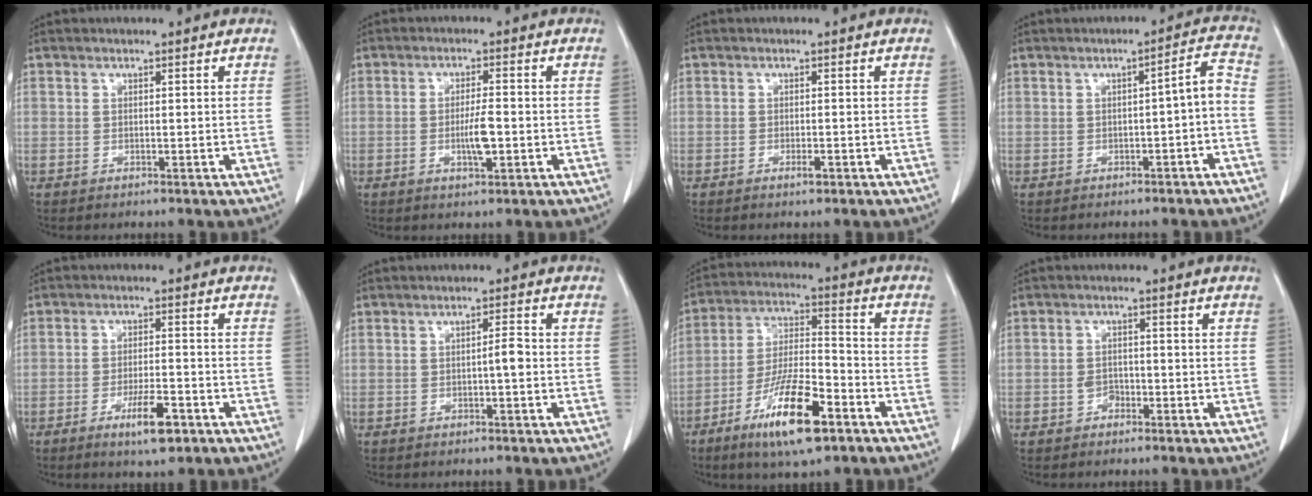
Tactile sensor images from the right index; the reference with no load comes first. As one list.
[{"total": 4.1, "force": [-1.0, 0.5, 4.0], "torque": [-0.075, -0.004, -0.015]}, {"total": 1.2, "force": [-0.7, 0.3, 1.0], "torque": [-0.018, -0.002, -0.010]}, {"total": 4.2, "force": [-1.7, 0.6, 3.8], "torque": [-0.049, 0.020, -0.021]}, {"total": 6.0, "force": [-3.3, 1.1, 4.9], "torque": [-0.087, -0.006, -0.051]}, {"total": 2.1, "force": [-0.5, 0.2, 2.0], "torque": [-0.031, 0.003, -0.009]}, {"total": 14.2, "force": [-8.0, 3.0, 11.3], "torque": [-0.219, -0.016, -0.141]}, {"total": 1.9, "force": [-1.0, 1.3, 0.9], "torque": [-0.013, 0.006, -0.017]}]